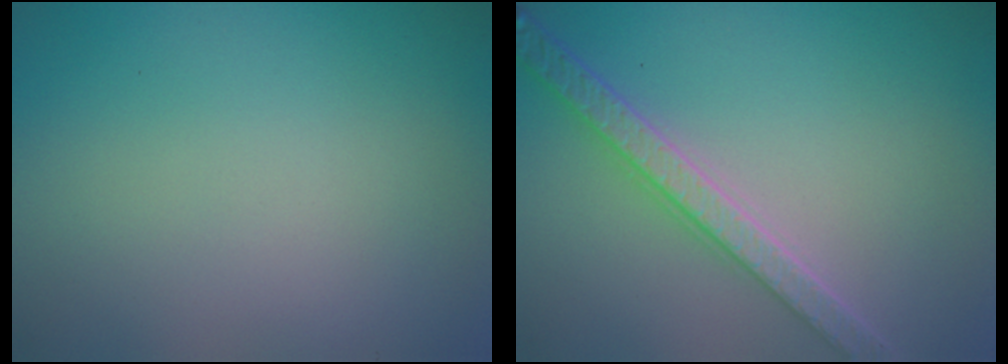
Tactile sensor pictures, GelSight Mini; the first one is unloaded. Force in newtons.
{"total": 4.2, "press": 3.6, "slide": 2.3}